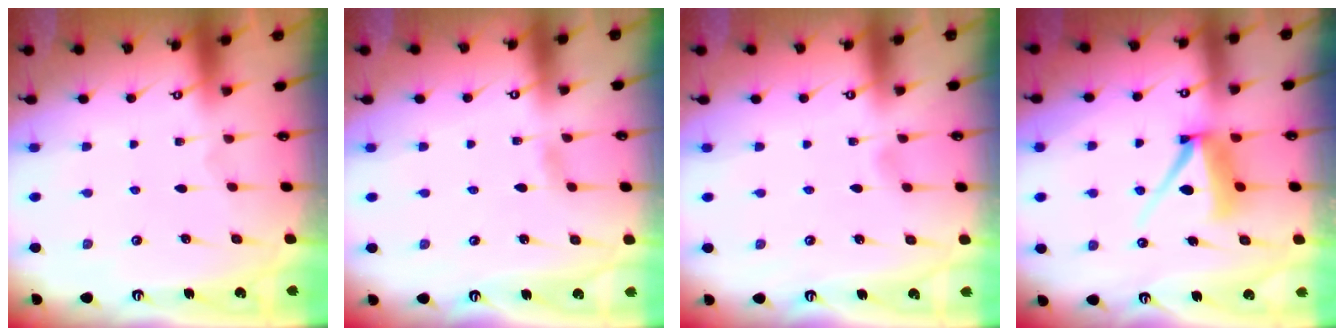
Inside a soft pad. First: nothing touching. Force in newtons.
{"total": 2.7, "press": 2.7, "slide": 0.4}
{"total": 2.9, "press": 2.9, "slide": 0.3}
{"total": 9.5, "press": 9.5, "slide": 1.1}